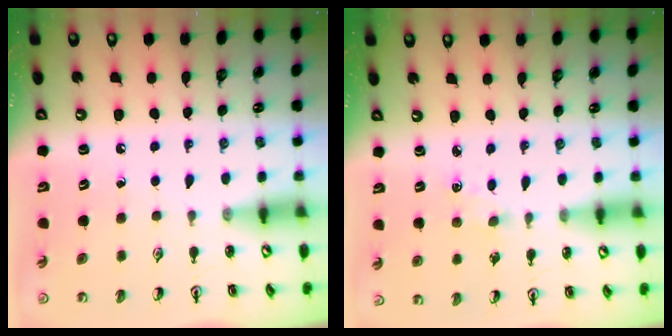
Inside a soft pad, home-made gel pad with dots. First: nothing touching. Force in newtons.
{"total": 1.7, "press": 1.6, "slide": 0.3}